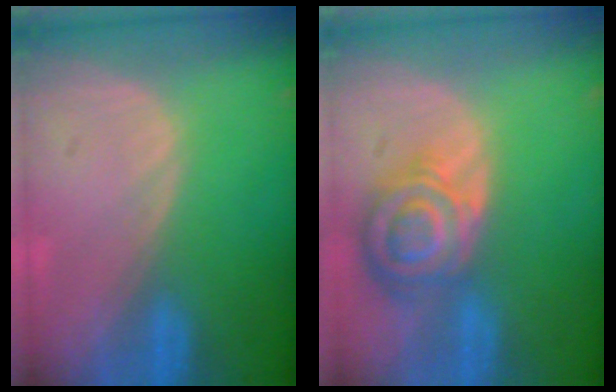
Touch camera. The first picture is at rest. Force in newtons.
{"total": 8.2, "press": 7.2, "slide": 4.0}